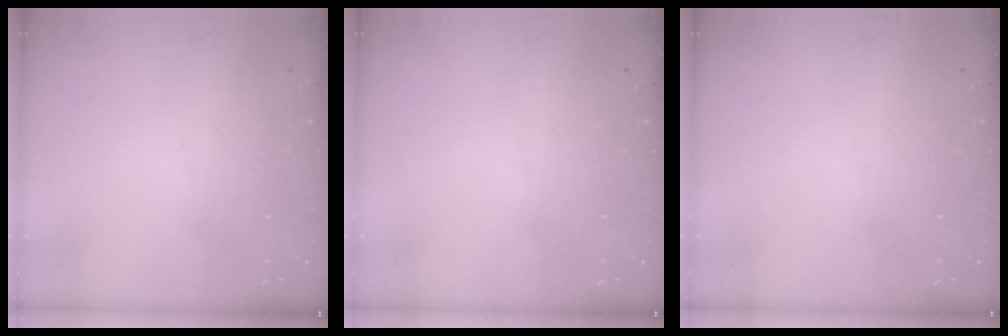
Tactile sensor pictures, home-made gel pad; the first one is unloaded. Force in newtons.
{"total": 0.0}
{"total": 0.0}